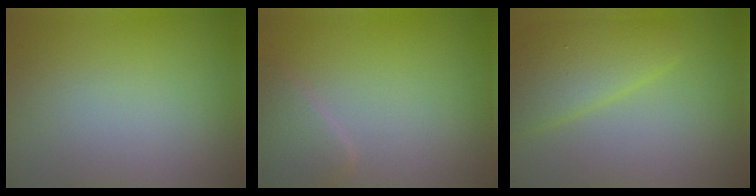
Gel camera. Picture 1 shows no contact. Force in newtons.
{"total": 1.8, "press": 1.8, "slide": 0.1}
{"total": 3.8, "press": 3.8, "slide": 0.2}